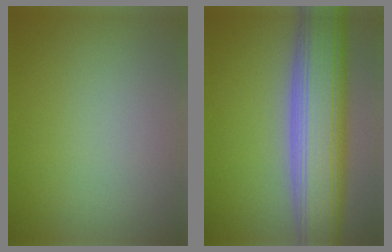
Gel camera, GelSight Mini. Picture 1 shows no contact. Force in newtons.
{"total": 10.7, "press": 10.7, "slide": 0.4}